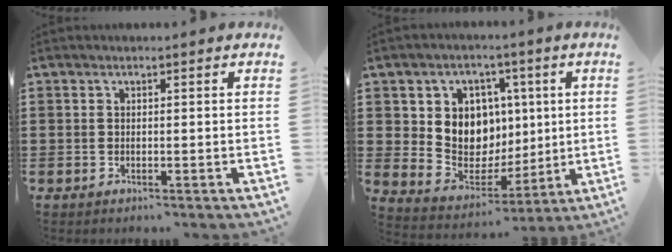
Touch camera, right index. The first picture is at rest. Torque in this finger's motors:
{"motor_torque": [2.10, 0.05, 0.91, 0.08]}